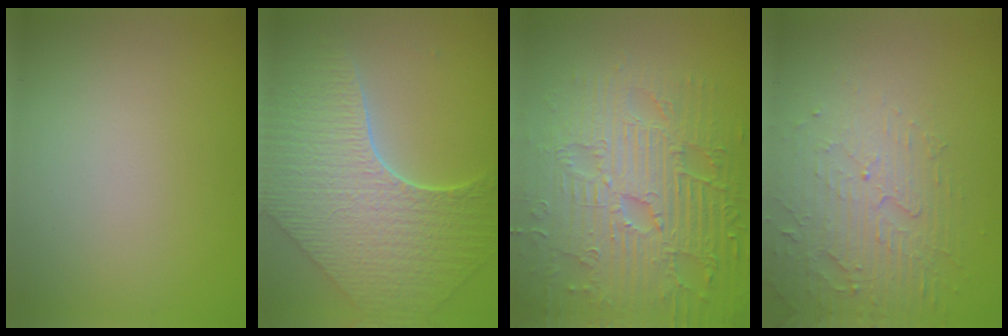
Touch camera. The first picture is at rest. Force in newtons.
{"total": 8.4, "press": 6.3, "slide": 5.6}
{"total": 9.1, "press": 6.6, "slide": 6.3}
{"total": 5.0, "press": 3.3, "slide": 3.8}